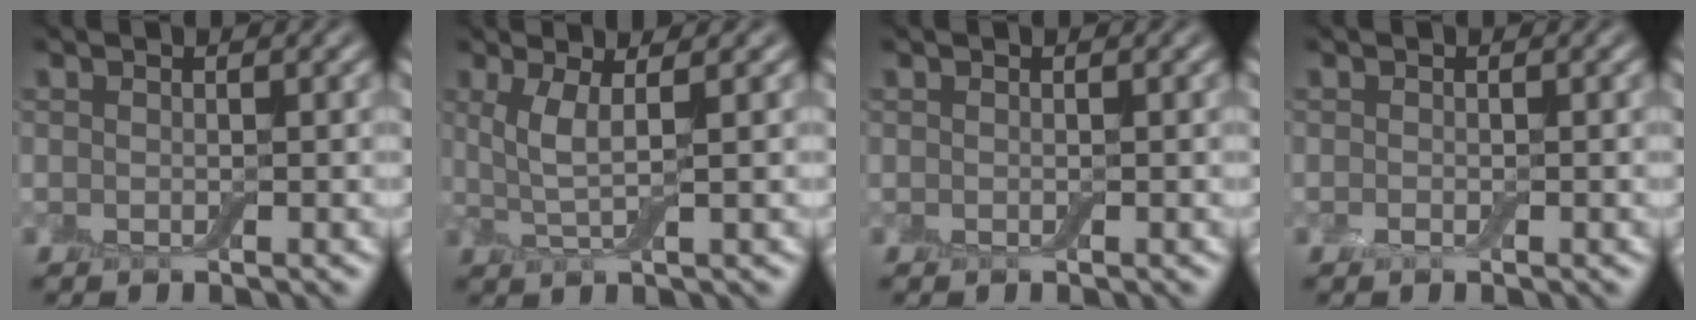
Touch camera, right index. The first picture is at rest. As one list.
[{"total": 3.2, "force": [1.0, 0.6, 3.0], "torque": [-0.065, -0.003, 0.022]}, {"total": 0.0}, {"total": 0.6, "force": [-0.3, 0.3, 0.4], "torque": [-0.010, 0.000, -0.005]}]